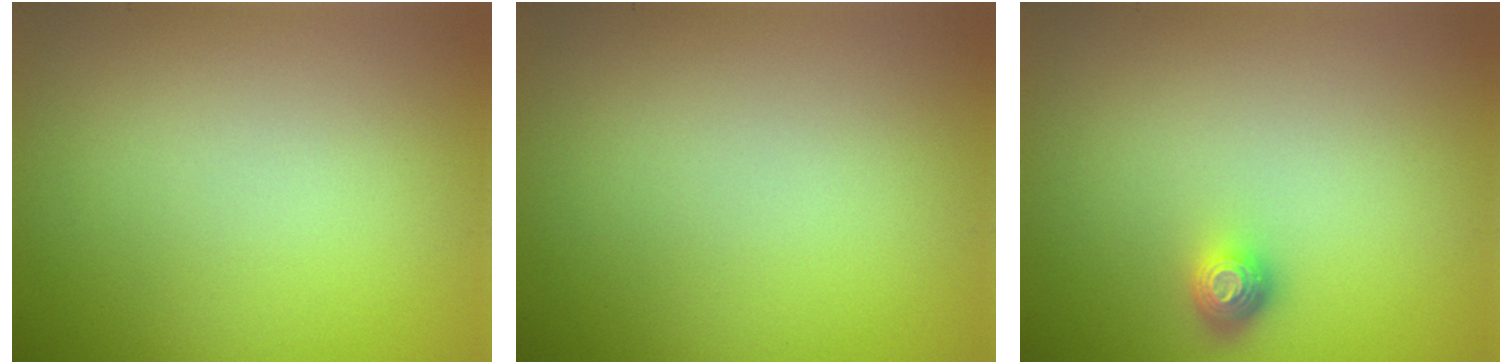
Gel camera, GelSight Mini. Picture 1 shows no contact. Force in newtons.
{"total": 0.0}
{"total": 1.6, "press": 1.1, "slide": 1.0}